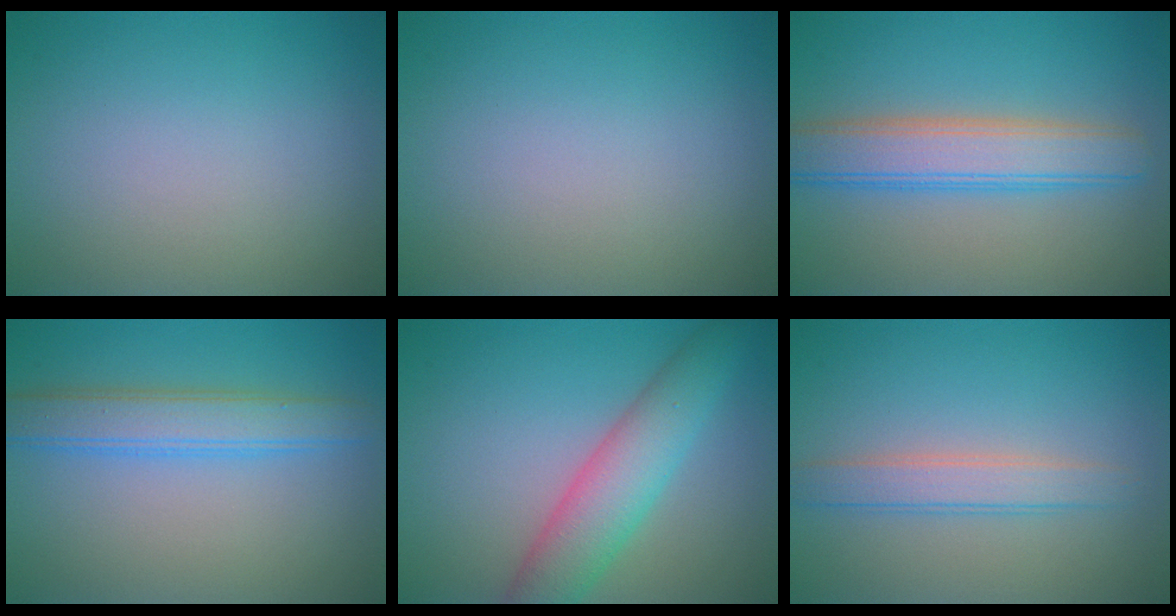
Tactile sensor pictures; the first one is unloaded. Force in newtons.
{"total": 0.0}
{"total": 5.5, "press": 5.5, "slide": 0.3}
{"total": 4.0, "press": 4.0, "slide": 0.1}
{"total": 5.6, "press": 5.6, "slide": 0.2}
{"total": 2.6, "press": 2.6, "slide": 0.0}